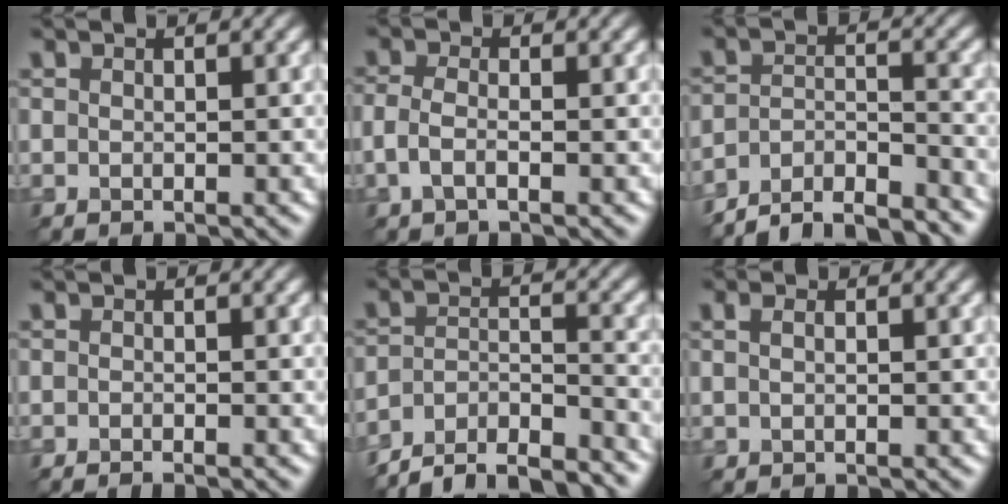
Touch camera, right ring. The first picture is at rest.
{"total": 2.0, "force": [-0.7, 0.8, 1.7], "torque": [-0.040, 0.000, -0.021]}
{"total": 7.6, "force": [-7.0, 1.5, 2.4], "torque": [-0.037, -0.009, -0.118]}
{"total": 1.2, "force": [-1.0, 0.2, 0.6], "torque": [-0.004, -0.005, -0.018]}
{"total": 8.7, "force": [-8.0, 2.0, 2.9], "torque": [-0.046, -0.005, -0.132]}
{"total": 1.0, "force": [0.4, 0.5, 0.9], "torque": [-0.021, 0.000, 0.001]}